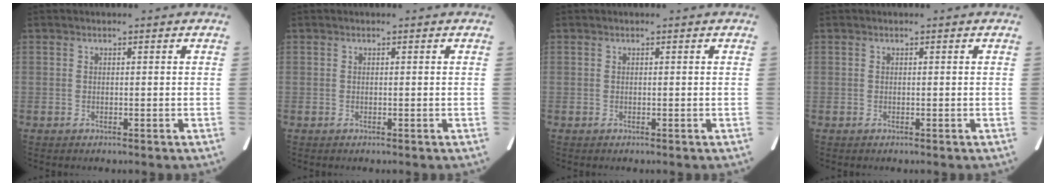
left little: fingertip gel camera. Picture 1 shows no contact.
{"total": 0.0}
{"total": 0.0}
{"total": 0.0}